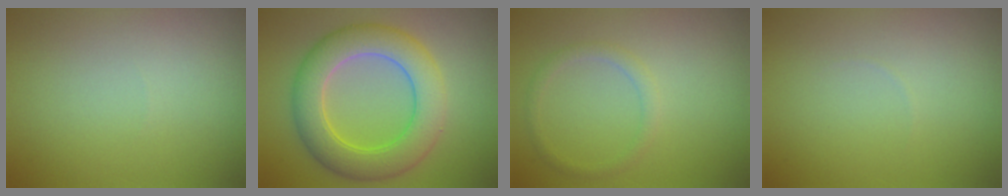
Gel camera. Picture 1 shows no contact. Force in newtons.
{"total": 7.1, "press": 7.1, "slide": 0.2}
{"total": 1.3, "press": 1.3, "slide": 0.1}
{"total": 0.0}